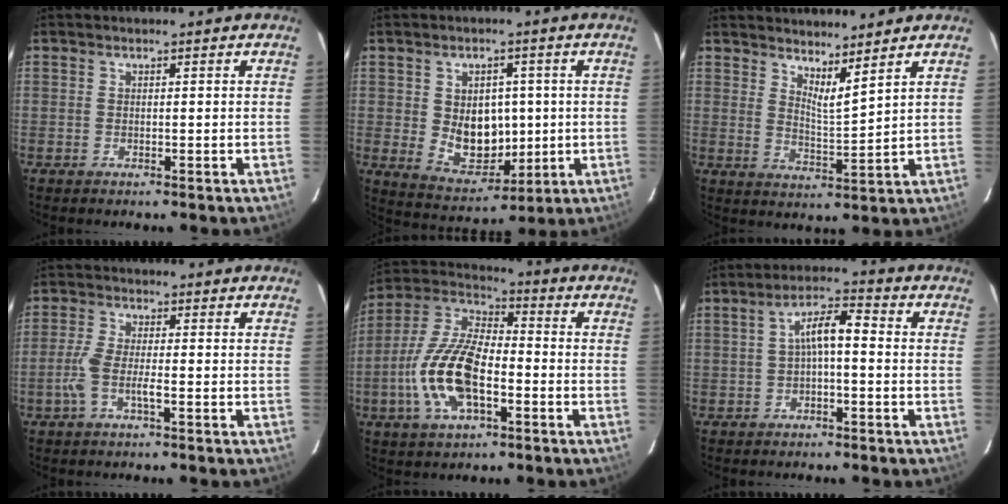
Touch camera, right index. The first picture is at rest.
{"total": 9.9, "force": [0.2, 7.5, 6.4], "torque": [-0.117, -0.007, 0.029]}
{"total": 6.0, "force": [5.2, 0.2, 2.9], "torque": [-0.043, -0.017, 0.077]}
{"total": 4.8, "force": [-2.0, 0.8, 4.4], "torque": [-0.102, 0.000, -0.039]}
{"total": 15.7, "force": [-4.7, 6.9, 13.3], "torque": [-0.283, 0.000, -0.094]}
{"total": 5.3, "force": [-0.9, 1.5, 5.0], "torque": [-0.094, 0.017, -0.014]}